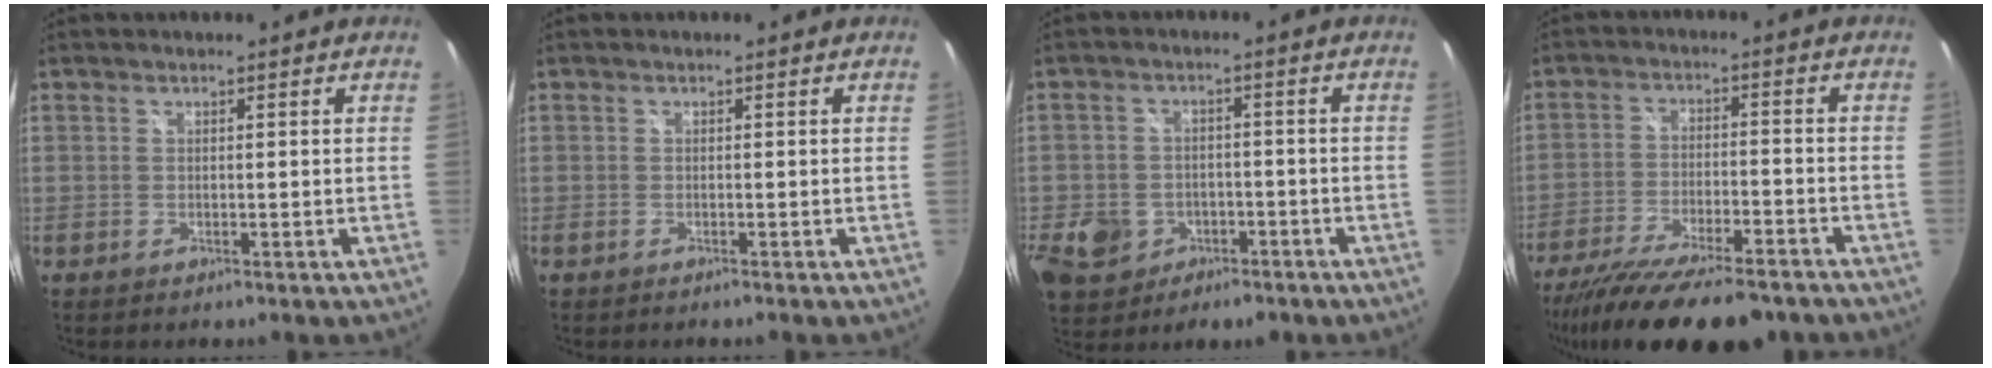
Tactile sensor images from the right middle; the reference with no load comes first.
{"total": 0.5, "force": [-0.5, 0.1, 0.2], "torque": [-0.003, -0.002, -0.010]}
{"total": 9.7, "force": [-4.0, 7.9, 3.9], "torque": [-0.125, 0.004, -0.054]}
{"total": 19.9, "force": [-16.1, 4.8, 10.7], "torque": [-0.206, -0.047, -0.250]}